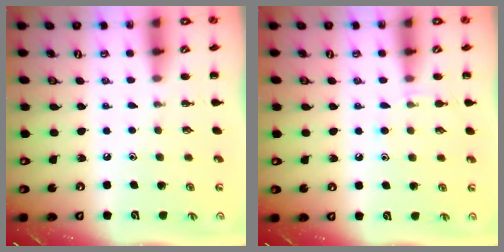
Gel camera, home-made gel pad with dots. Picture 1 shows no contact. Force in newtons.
{"total": 6.9, "press": 6.6, "slide": 1.9}